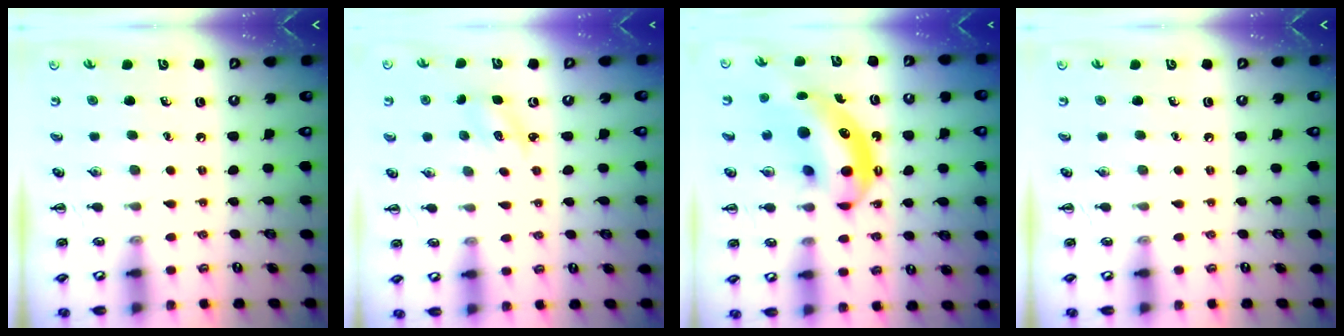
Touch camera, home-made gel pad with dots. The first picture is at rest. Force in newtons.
{"total": 2.8, "press": 2.7, "slide": 0.7}
{"total": 13.2, "press": 12.7, "slide": 3.7}
{"total": 0.0}